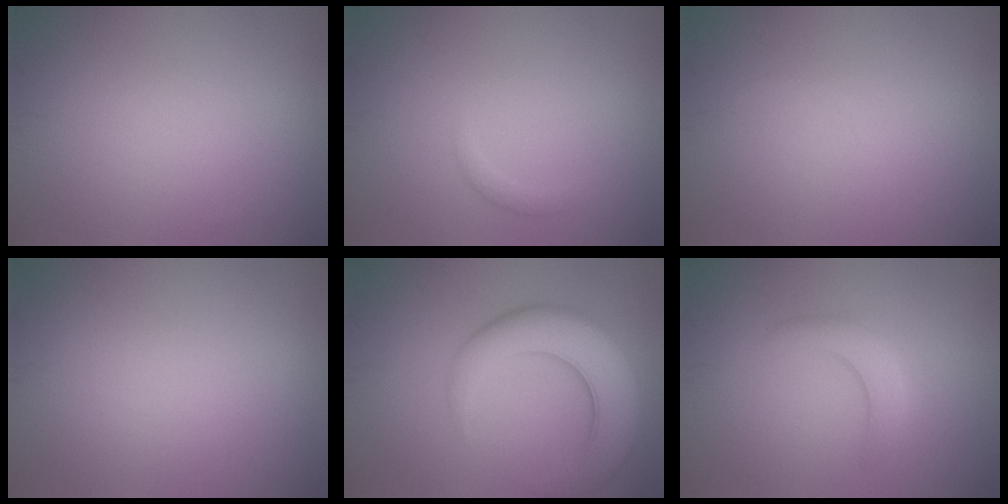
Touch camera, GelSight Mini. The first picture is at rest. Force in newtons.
{"total": 0.8, "press": 0.8, "slide": 0.1}
{"total": 0.0}
{"total": 0.0}
{"total": 7.3, "press": 7.3, "slide": 0.4}
{"total": 2.4, "press": 2.4, "slide": 0.3}